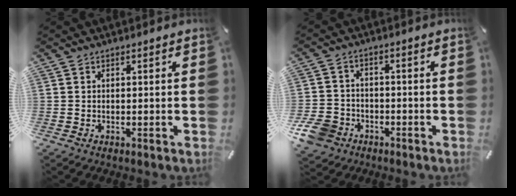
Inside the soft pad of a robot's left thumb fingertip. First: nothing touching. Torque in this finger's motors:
{"motor_torque": [0.48, 0.69, 0.15, 0.08, 0.20]}